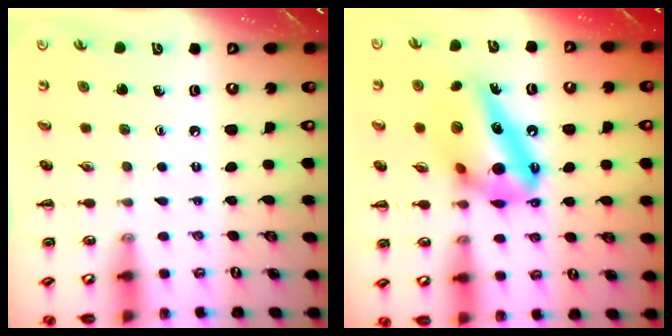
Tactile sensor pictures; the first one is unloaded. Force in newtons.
{"total": 17.9, "press": 17.9, "slide": 0.5}